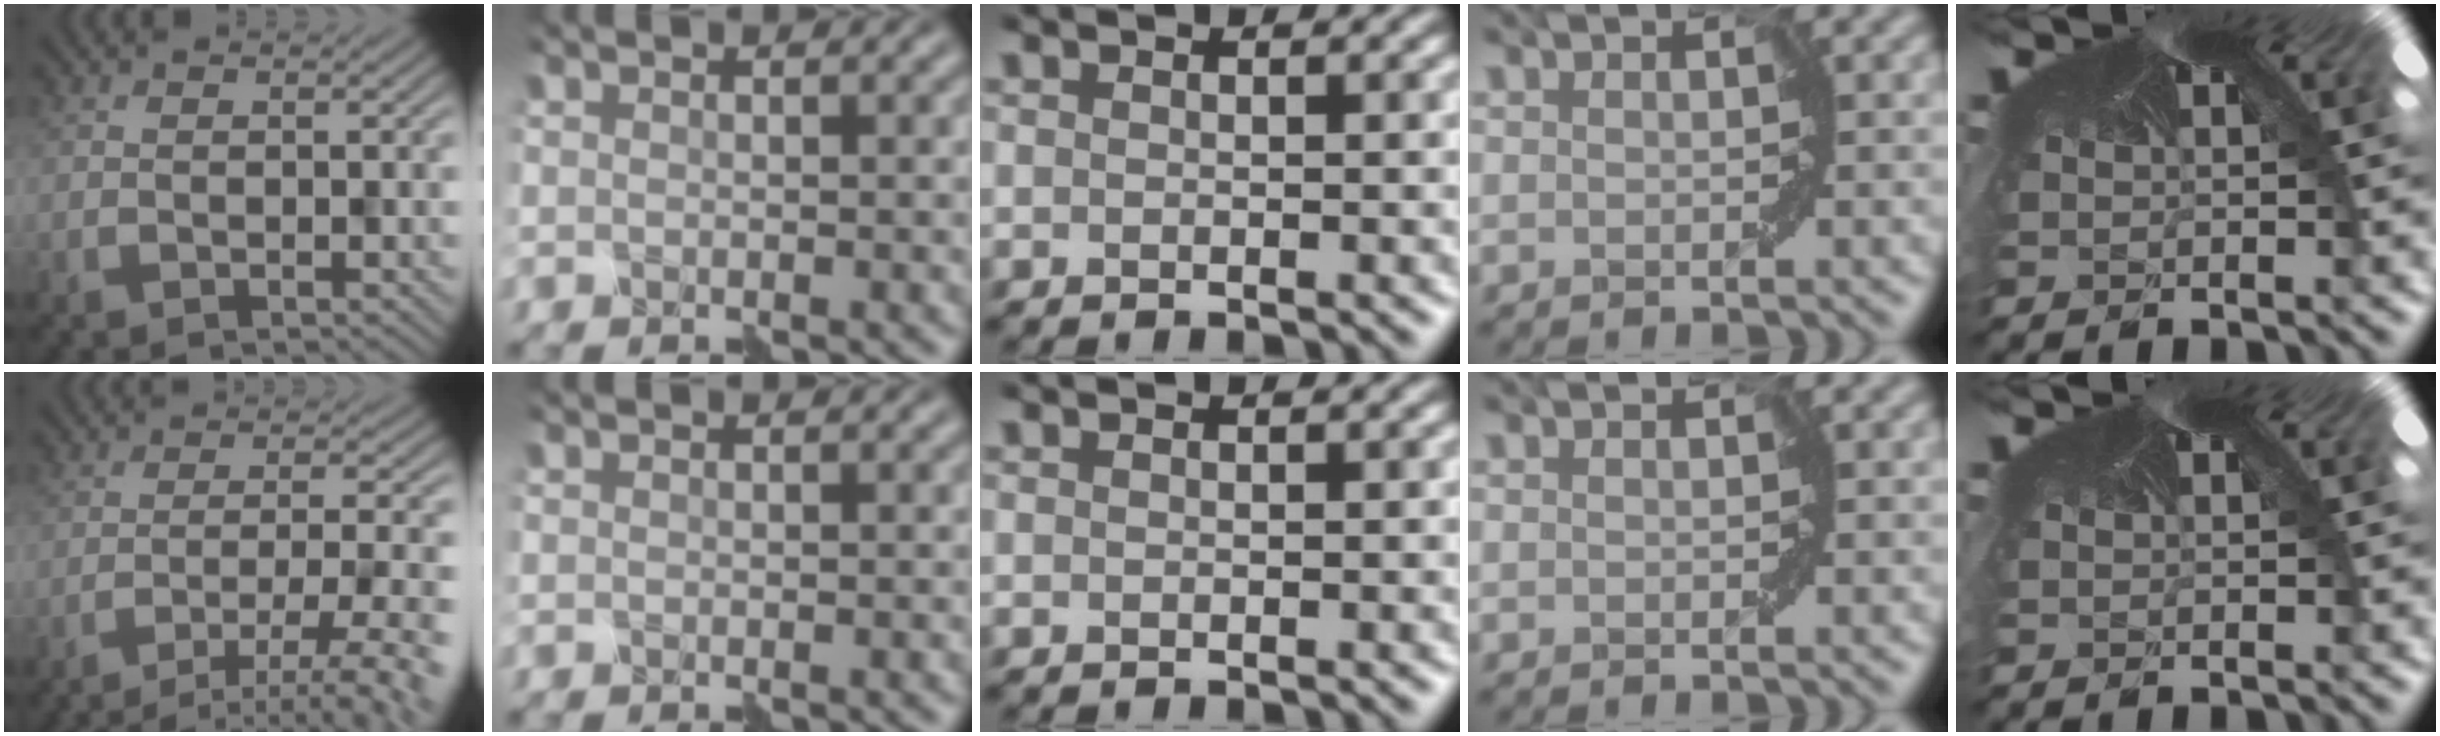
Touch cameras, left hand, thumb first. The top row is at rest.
{"thumb": {"total": 9.4, "force": [-6.2, 1.5, 6.9], "torque": [-0.104, 0.009, -0.075]}}